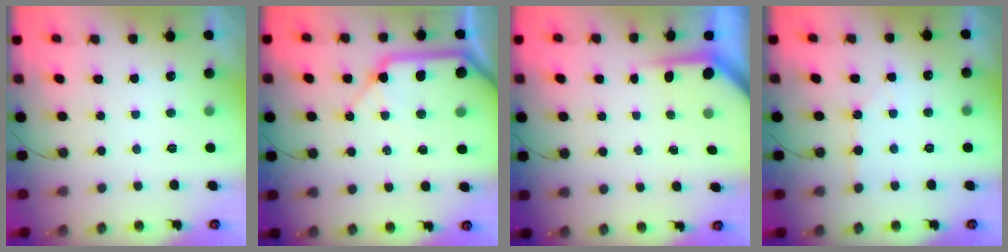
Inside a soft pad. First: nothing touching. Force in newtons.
{"total": 16.8, "press": 16.7, "slide": 2.1}
{"total": 3.6, "press": 3.5, "slide": 0.4}
{"total": 4.4, "press": 4.4, "slide": 0.7}